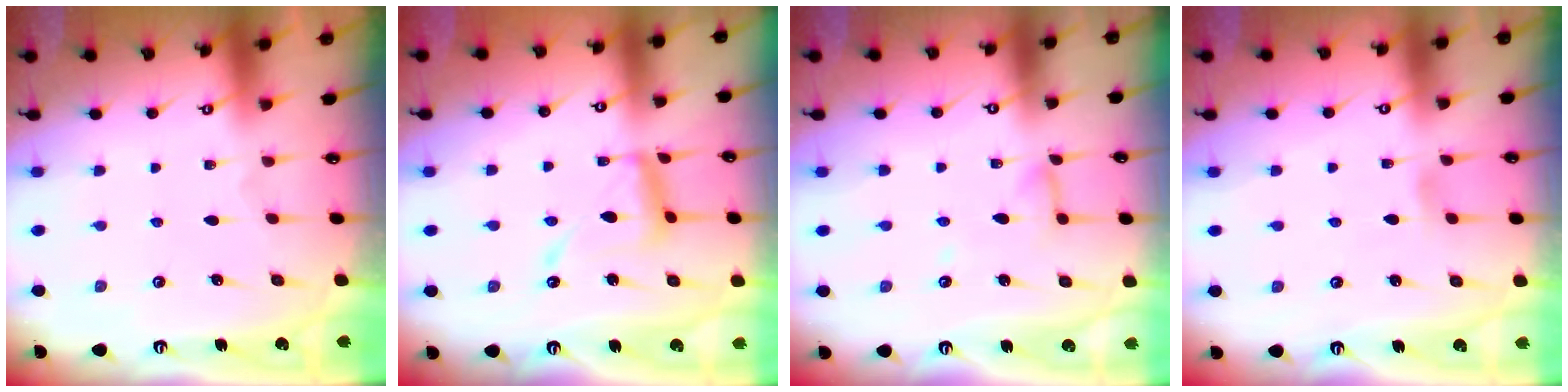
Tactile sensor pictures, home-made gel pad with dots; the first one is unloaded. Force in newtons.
{"total": 11.8, "press": 11.8, "slide": 1.0}
{"total": 5.9, "press": 5.9, "slide": 0.5}
{"total": 2.8, "press": 2.7, "slide": 0.5}